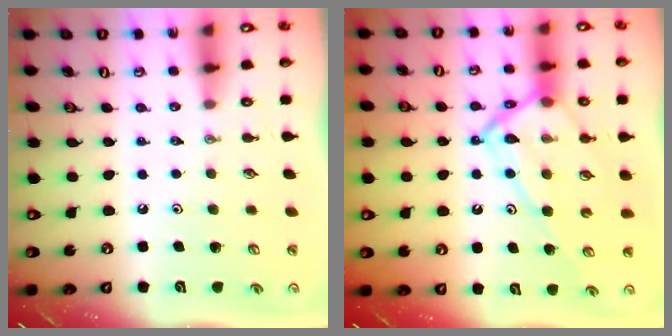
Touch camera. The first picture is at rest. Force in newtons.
{"total": 15.2, "press": 15.1, "slide": 1.4}